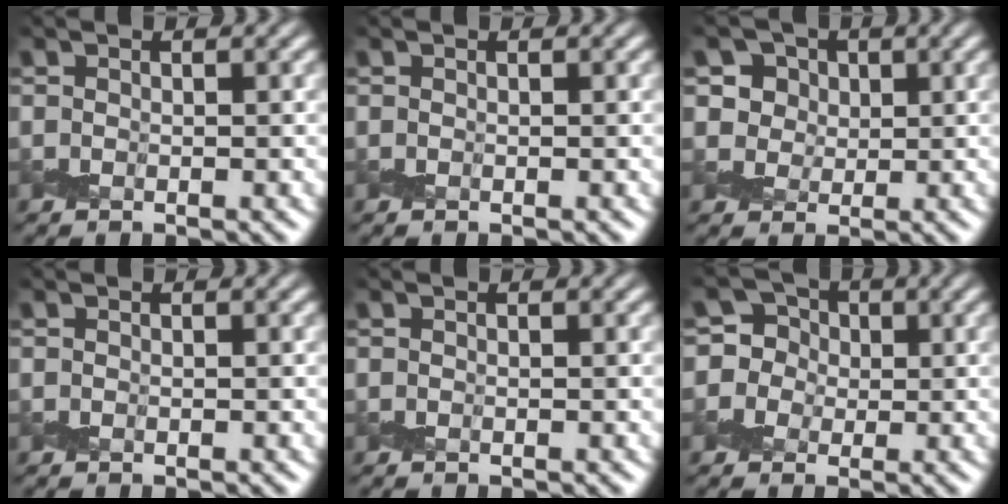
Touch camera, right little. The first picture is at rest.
{"total": 0.0}
{"total": 4.7, "force": [2.8, 3.3, 1.8], "torque": [-0.032, 0.002, 0.029]}
{"total": 0.0}
{"total": 0.0}
{"total": 4.4, "force": [1.5, 3.8, 1.7], "torque": [-0.029, 0.021, -0.004]}